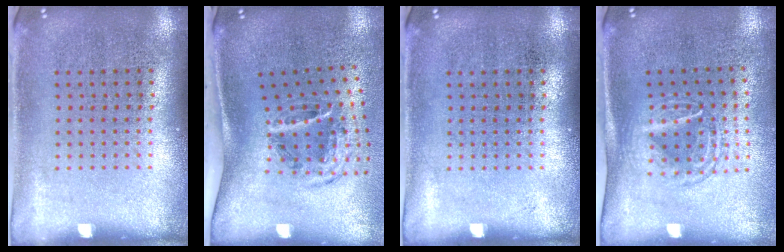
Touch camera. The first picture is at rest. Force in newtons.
{"total": 1.9, "press": 1.1, "slide": 1.6}
{"total": 0.0}
{"total": 1.6, "press": 1.3, "slide": 1.0}